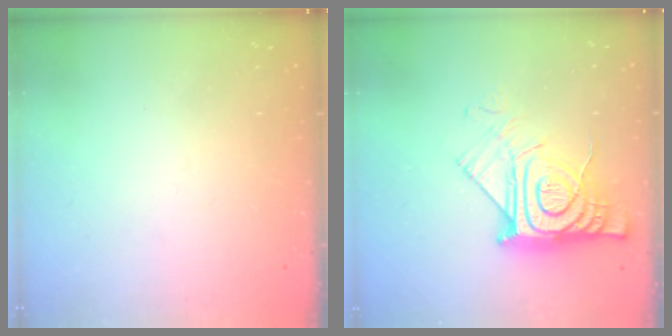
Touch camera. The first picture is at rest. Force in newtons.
{"total": 13.7, "press": 13.7, "slide": 1.4}